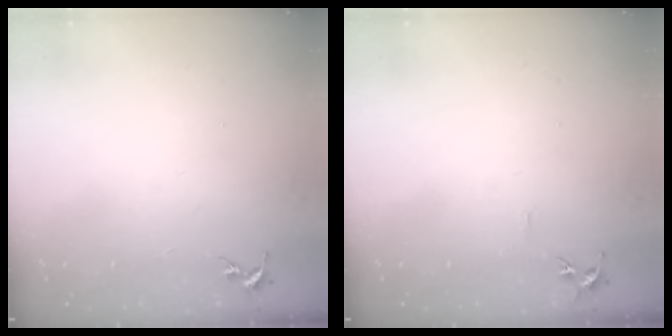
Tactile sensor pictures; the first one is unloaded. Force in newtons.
{"total": 4.5, "press": 4.5, "slide": 0.5}